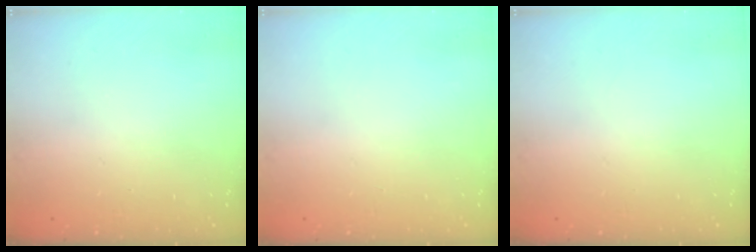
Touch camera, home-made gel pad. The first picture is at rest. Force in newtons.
{"total": 0.0}
{"total": 0.0}